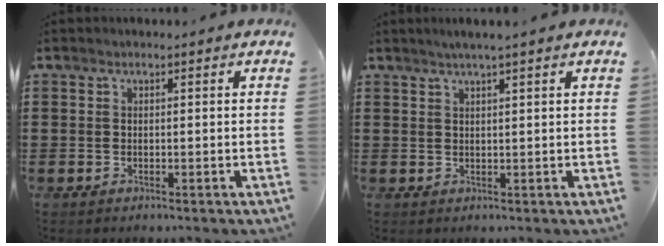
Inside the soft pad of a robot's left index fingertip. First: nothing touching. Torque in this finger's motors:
{"motor_torque": [1.03, 1.11, 0.10, 0.06]}